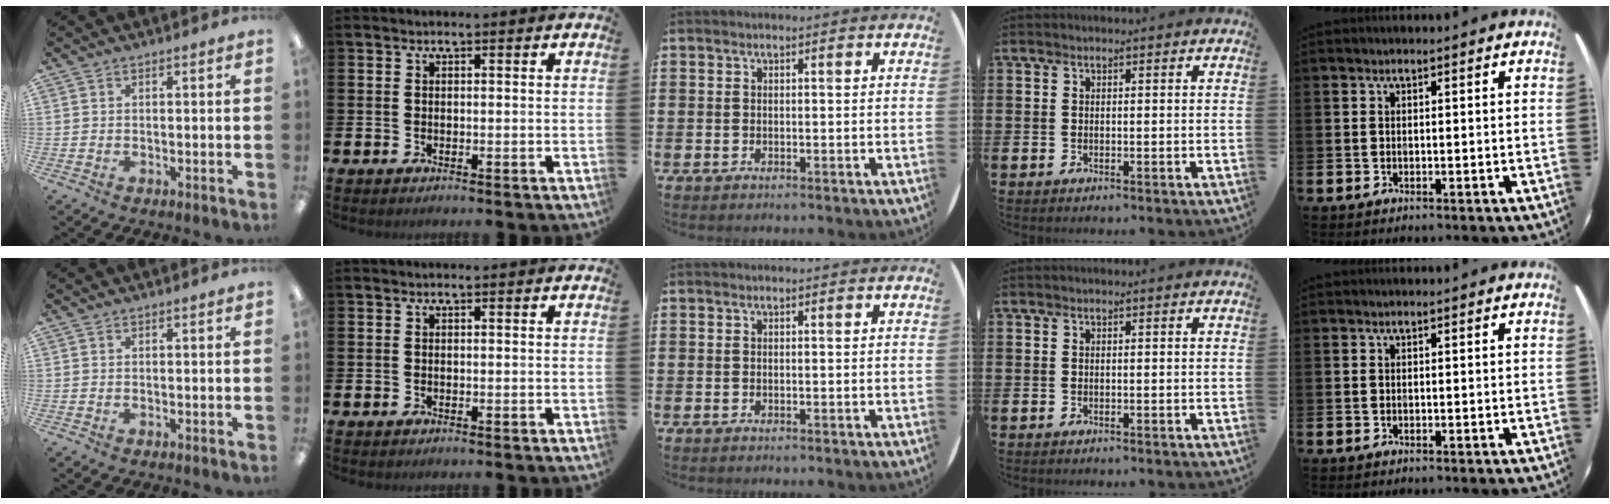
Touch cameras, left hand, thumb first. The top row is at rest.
{}